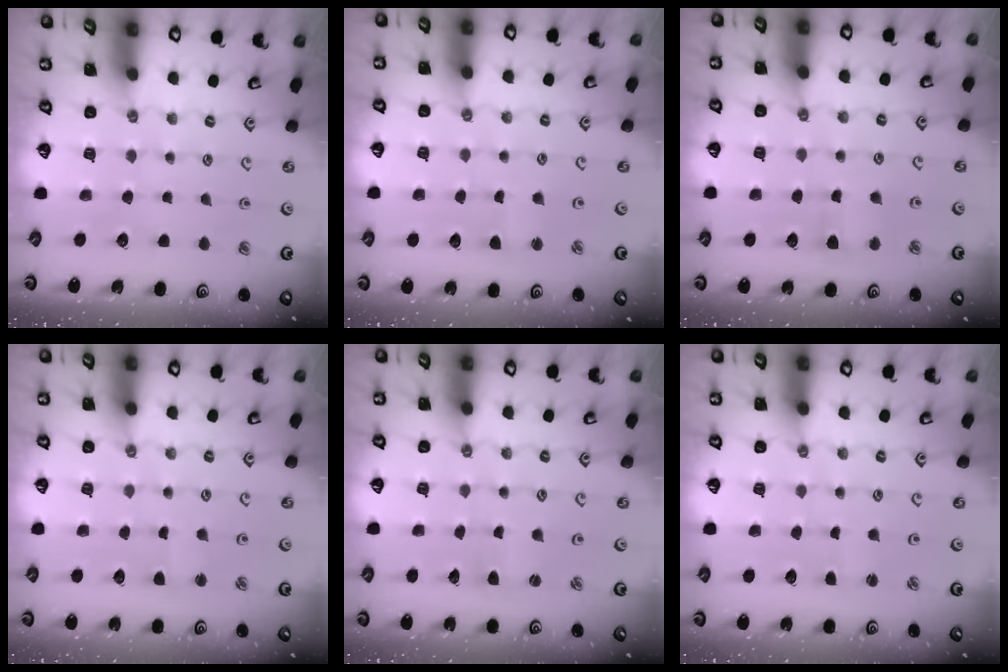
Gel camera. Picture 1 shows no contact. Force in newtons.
{"total": 1.8, "press": 1.8, "slide": 0.4}
{"total": 3.7, "press": 3.6, "slide": 0.7}
{"total": 1.7, "press": 1.7, "slide": 0.1}
{"total": 2.1, "press": 2.0, "slide": 0.4}
{"total": 0.8, "press": 0.8, "slide": 0.2}